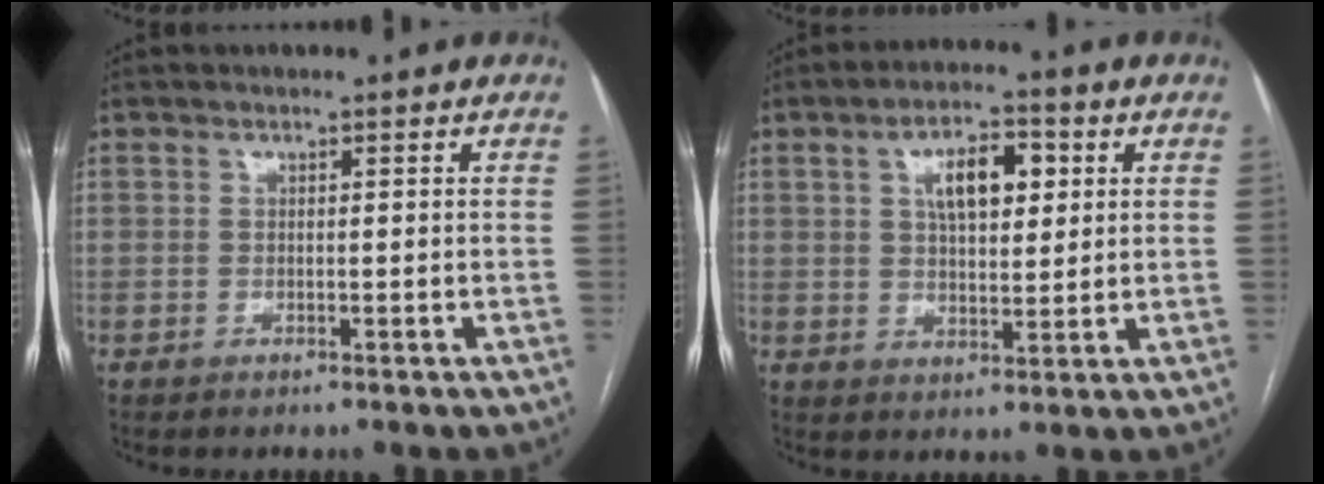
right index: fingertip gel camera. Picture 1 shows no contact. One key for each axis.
{"total": 8.0, "fx": 2.6, "fy": 3.4, "fz": 6.7, "tx": -0.112, "ty": 0.015, "tz": 0.045}